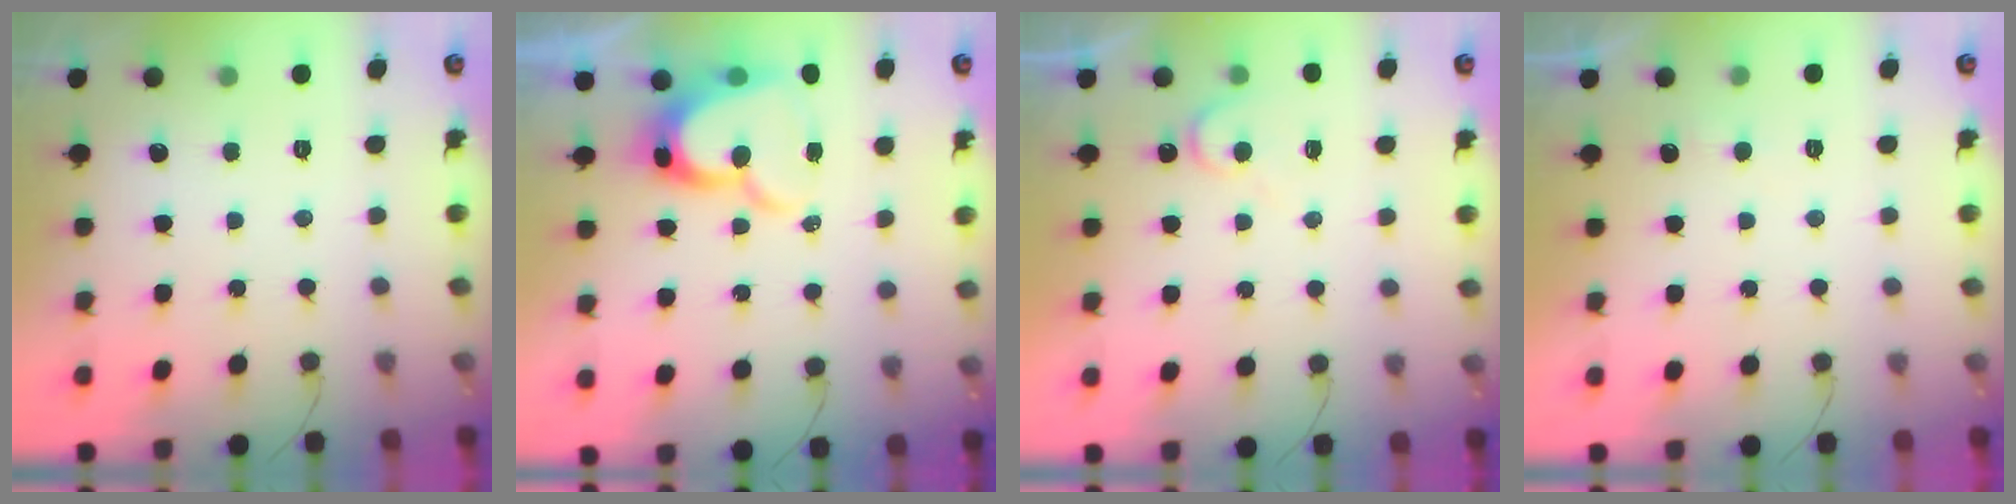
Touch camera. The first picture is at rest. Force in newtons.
{"total": 13.2, "press": 13.1, "slide": 1.1}
{"total": 5.2, "press": 5.2, "slide": 0.4}
{"total": 3.0, "press": 2.9, "slide": 0.4}